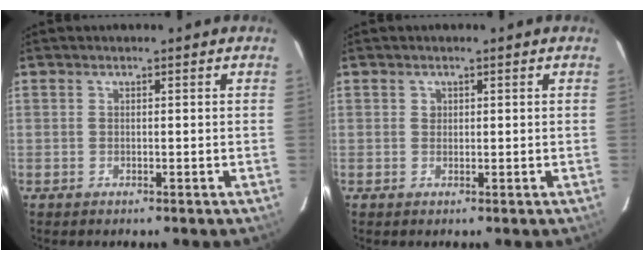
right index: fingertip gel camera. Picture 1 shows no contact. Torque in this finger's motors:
{"motor_torque": [0.01, 0.00, 0.00, 0.01]}